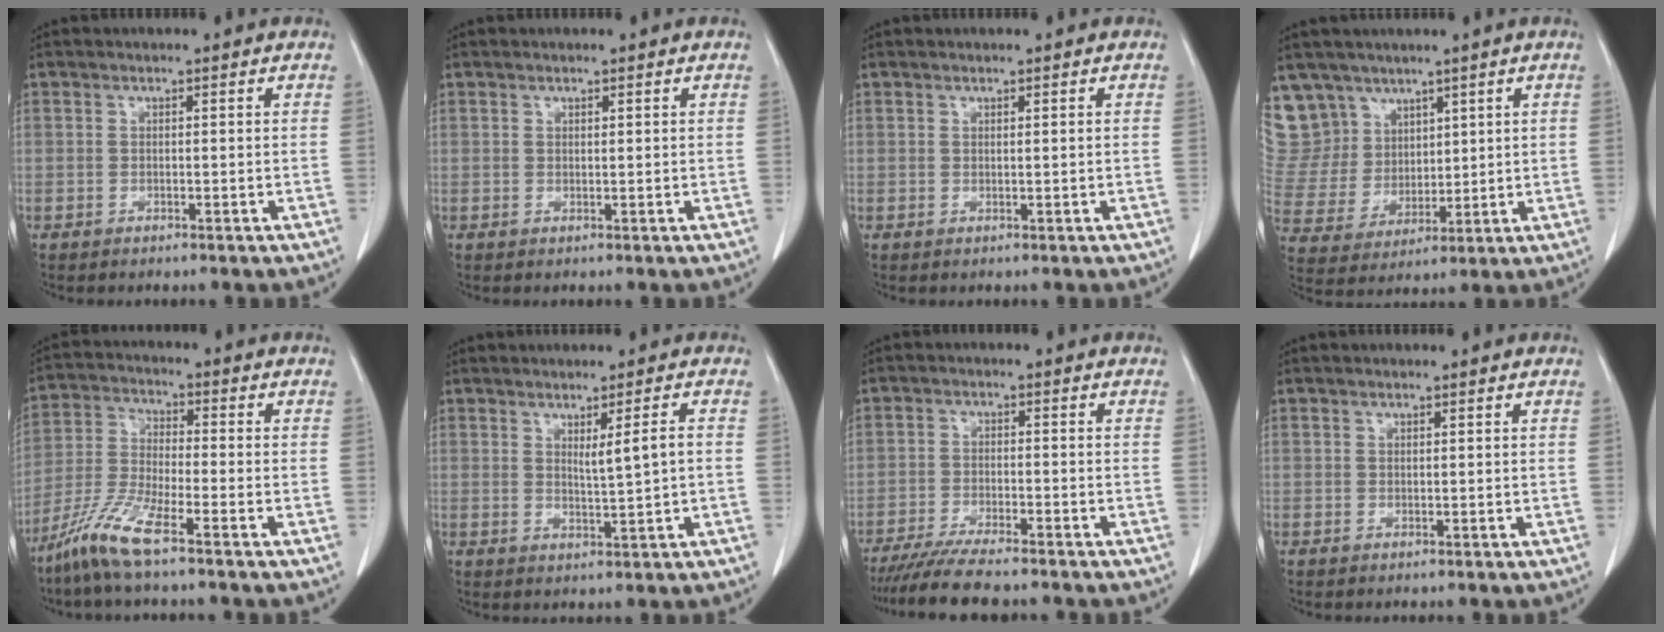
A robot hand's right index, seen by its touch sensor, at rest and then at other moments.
{"total": 0.0}
{"total": 0.0}
{"total": 11.1, "force": [7.9, 7.8, 0.4], "torque": [-0.025, 0.026, 0.175]}
{"total": 8.4, "force": [-6.0, 0.3, 5.9], "torque": [-0.130, -0.020, -0.127]}
{"total": 3.5, "force": [0.5, -0.1, 3.4], "torque": [-0.060, -0.003, 0.015]}
{"total": 7.0, "force": [-6.2, 0.5, 3.3], "torque": [-0.050, -0.018, -0.103]}
{"total": 0.0}